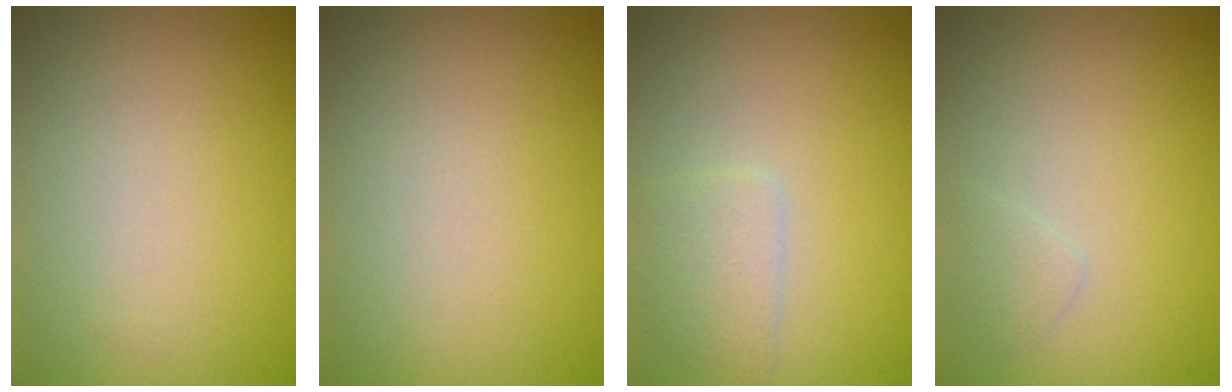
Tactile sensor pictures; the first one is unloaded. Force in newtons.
{"total": 0.0}
{"total": 2.0, "press": 2.0, "slide": 0.1}
{"total": 0.8, "press": 0.8, "slide": 0.1}